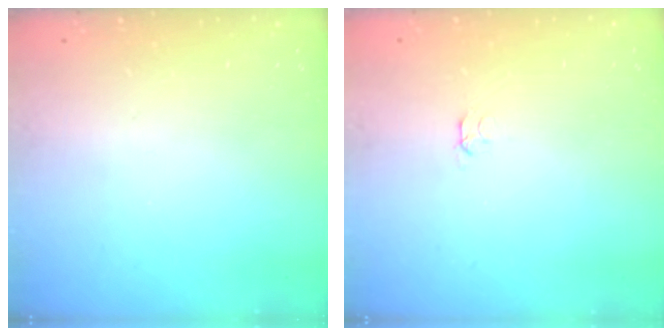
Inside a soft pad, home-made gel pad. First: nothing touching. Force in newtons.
{"total": 2.4, "press": 2.3, "slide": 0.4}